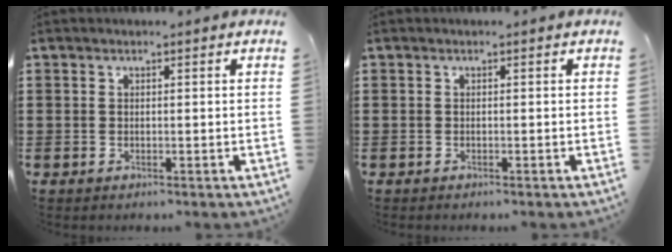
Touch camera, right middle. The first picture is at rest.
{"total": 0.0}